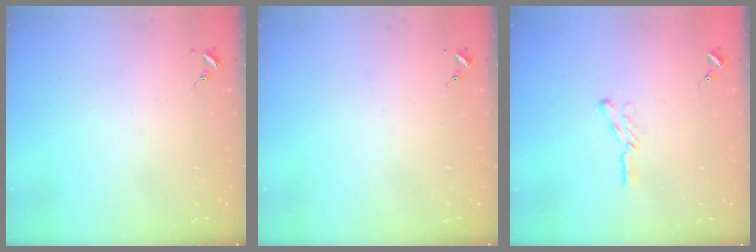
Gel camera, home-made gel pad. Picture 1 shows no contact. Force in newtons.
{"total": 0.0}
{"total": 4.7, "press": 4.6, "slide": 0.6}